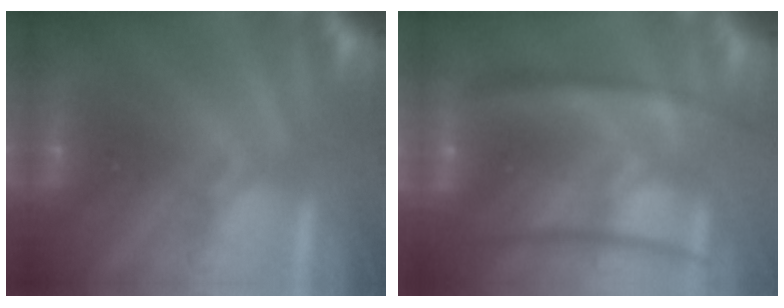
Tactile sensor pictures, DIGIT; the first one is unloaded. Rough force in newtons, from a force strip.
{"total": 7.1}